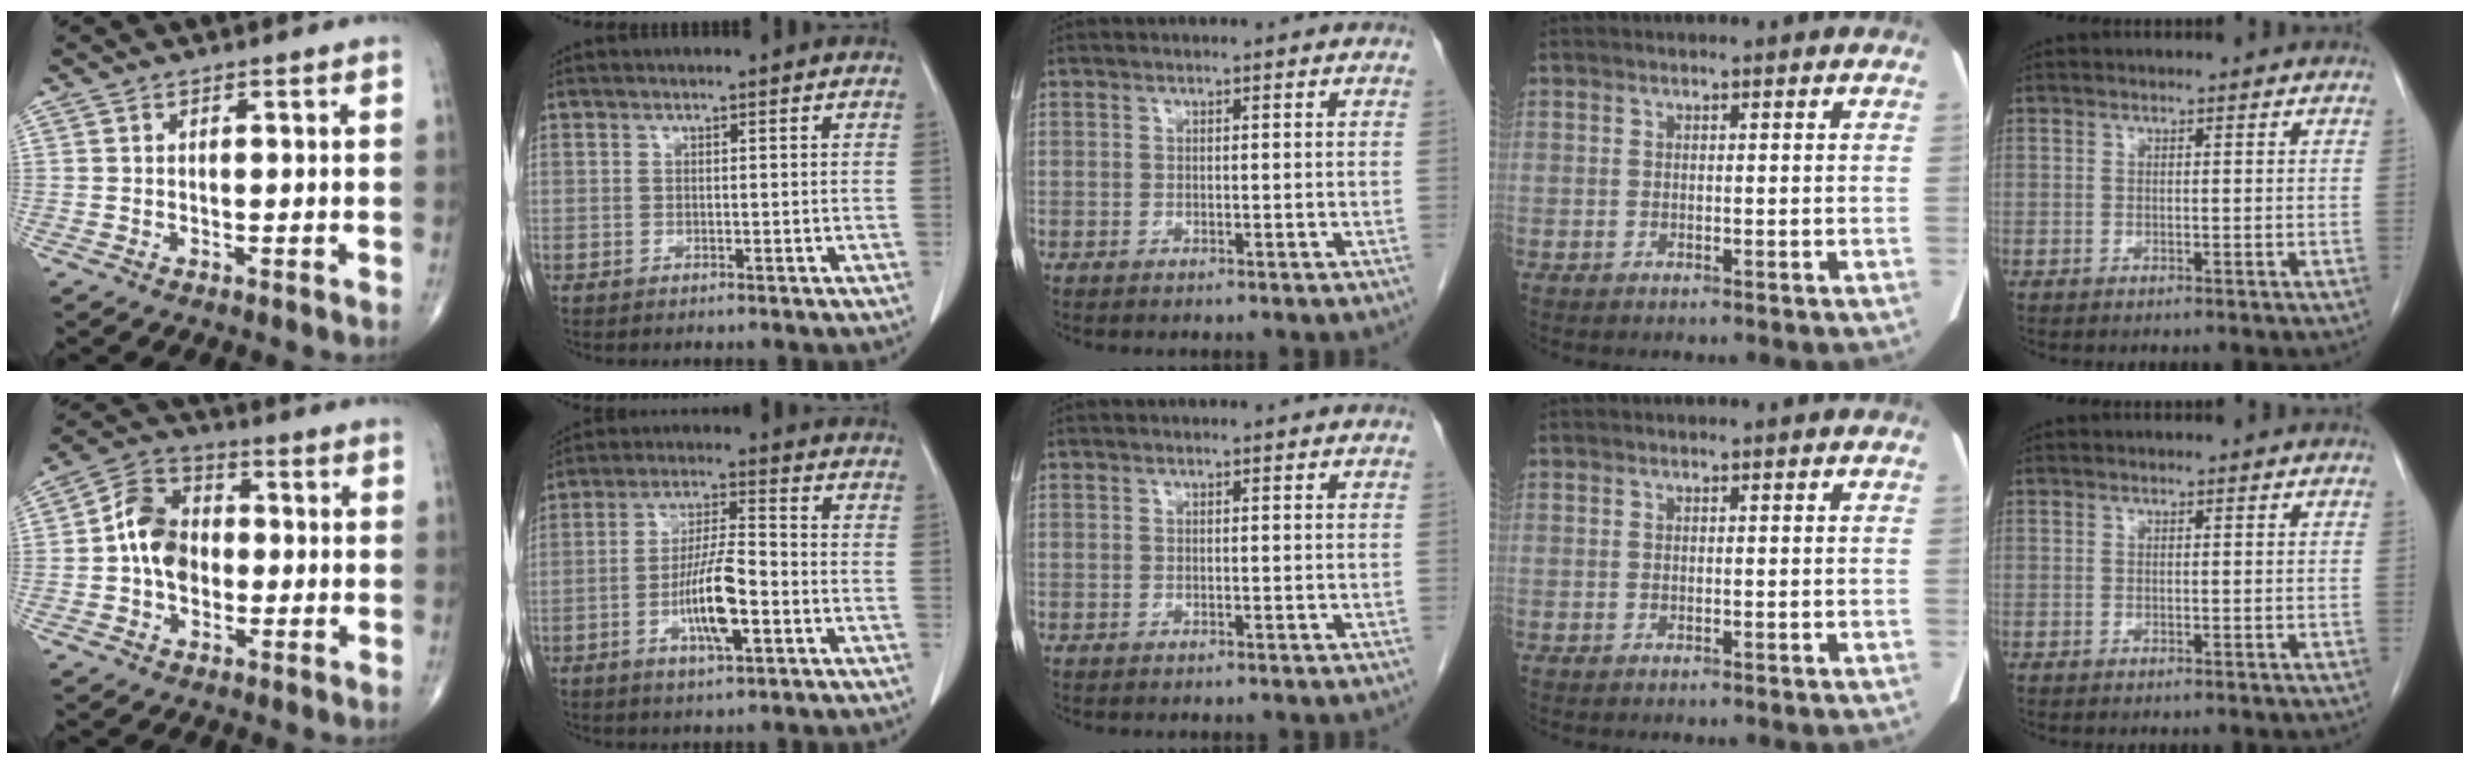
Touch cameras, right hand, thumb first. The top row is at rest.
{"thumb": {"total": 10.0, "force": [-0.6, 7.5, 6.6], "torque": [-0.096, 0.029, -0.024]}, "index": {"total": 9.5, "force": [-3.1, 1.8, 8.9], "torque": [-0.167, 0.001, -0.056]}}